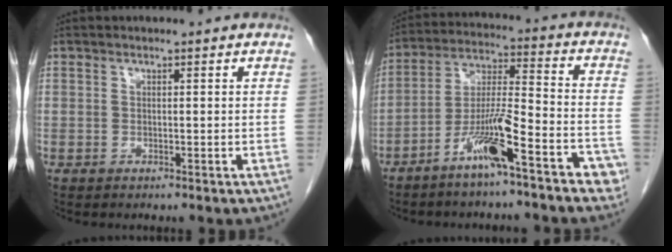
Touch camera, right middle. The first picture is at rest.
{"total": 12.3, "force": [-7.2, 1.7, 9.8], "torque": [-0.169, 0.009, -0.124]}